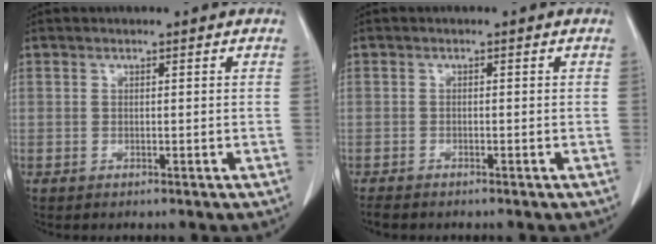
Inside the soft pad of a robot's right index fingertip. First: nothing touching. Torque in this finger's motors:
{"motor_torque": [0.36, -0.34, 0.07, 0.05]}